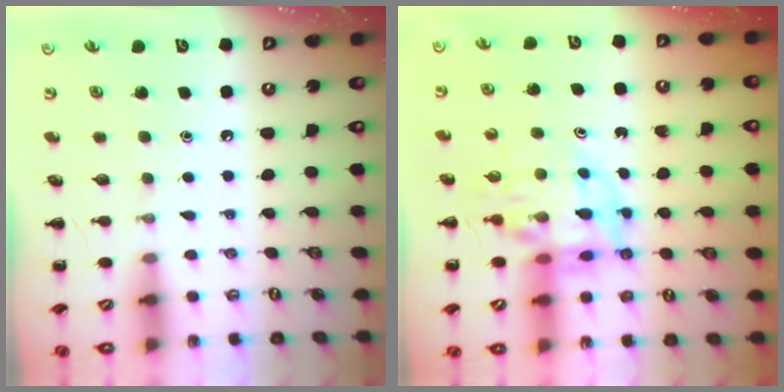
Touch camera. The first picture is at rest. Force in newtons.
{"total": 10.5, "press": 10.0, "slide": 3.2}